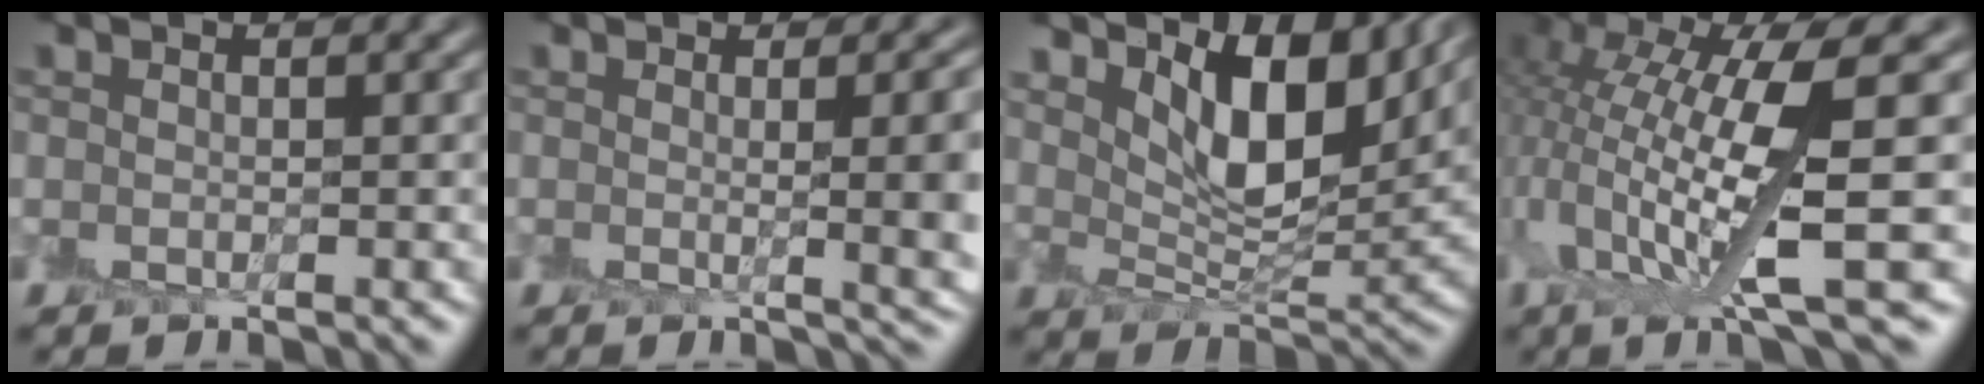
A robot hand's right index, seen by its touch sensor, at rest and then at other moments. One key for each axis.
{"total": 7.0, "fx": 0.3, "fy": 2.9, "fz": 6.3, "tx": -0.033, "ty": 0.008, "tz": 0.003}
{"total": 7.1, "fx": 4.3, "fy": 3.3, "fz": 4.5, "tx": -0.071, "ty": -0.009, "tz": 0.072}
{"total": 9.9, "fx": 1.1, "fy": 2.5, "fz": 9.5, "tx": -0.176, "ty": 0.002, "tz": 0.028}